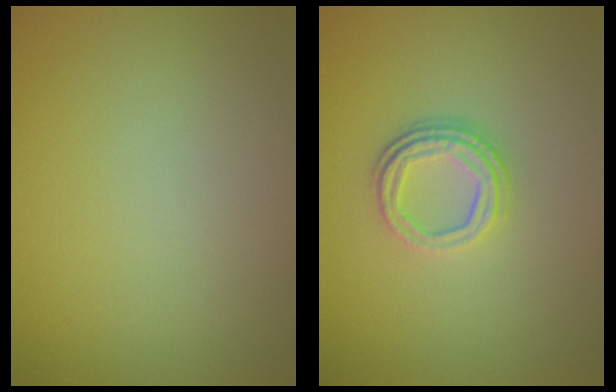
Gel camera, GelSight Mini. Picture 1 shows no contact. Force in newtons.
{"total": 3.3, "press": 2.3, "slide": 2.4}